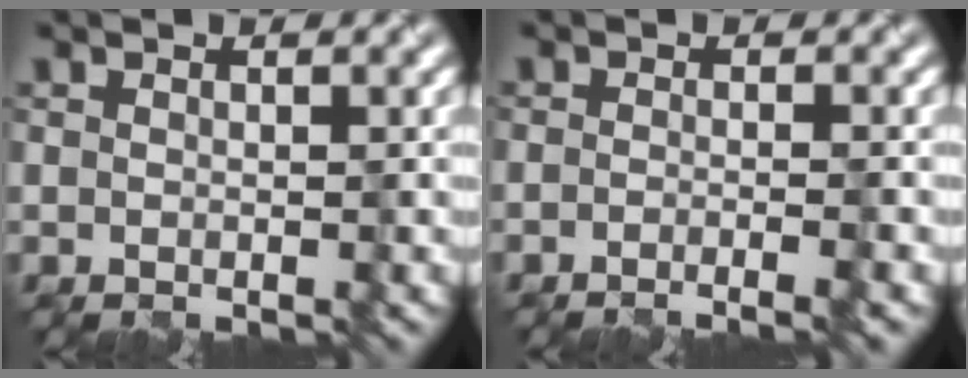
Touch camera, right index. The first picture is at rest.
{"total": 3.1, "force": [-1.7, 1.0, 2.3], "torque": [-0.016, -0.002, -0.030]}